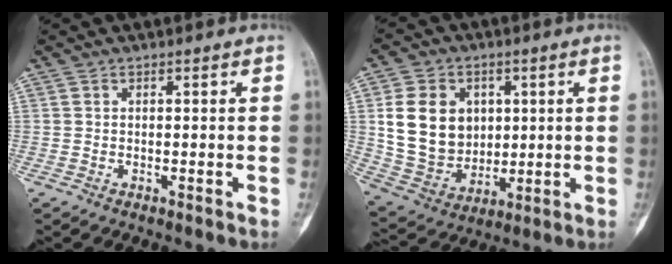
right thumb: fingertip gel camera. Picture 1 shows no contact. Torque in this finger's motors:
{"motor_torque": [-0.81, 1.57, 1.36, 0.50, 0.37]}